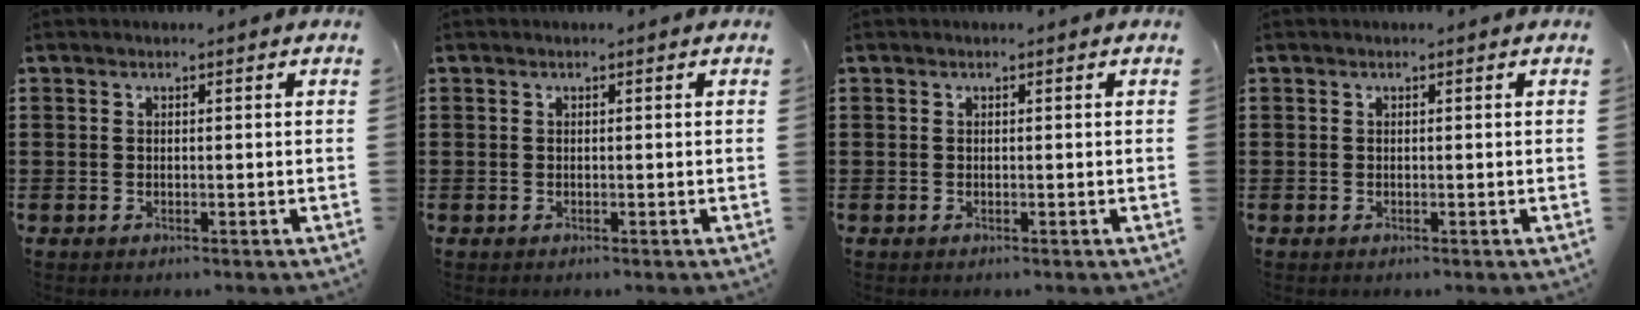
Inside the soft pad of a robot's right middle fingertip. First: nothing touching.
{"total": 0.0}
{"total": 0.0}
{"total": 0.0}